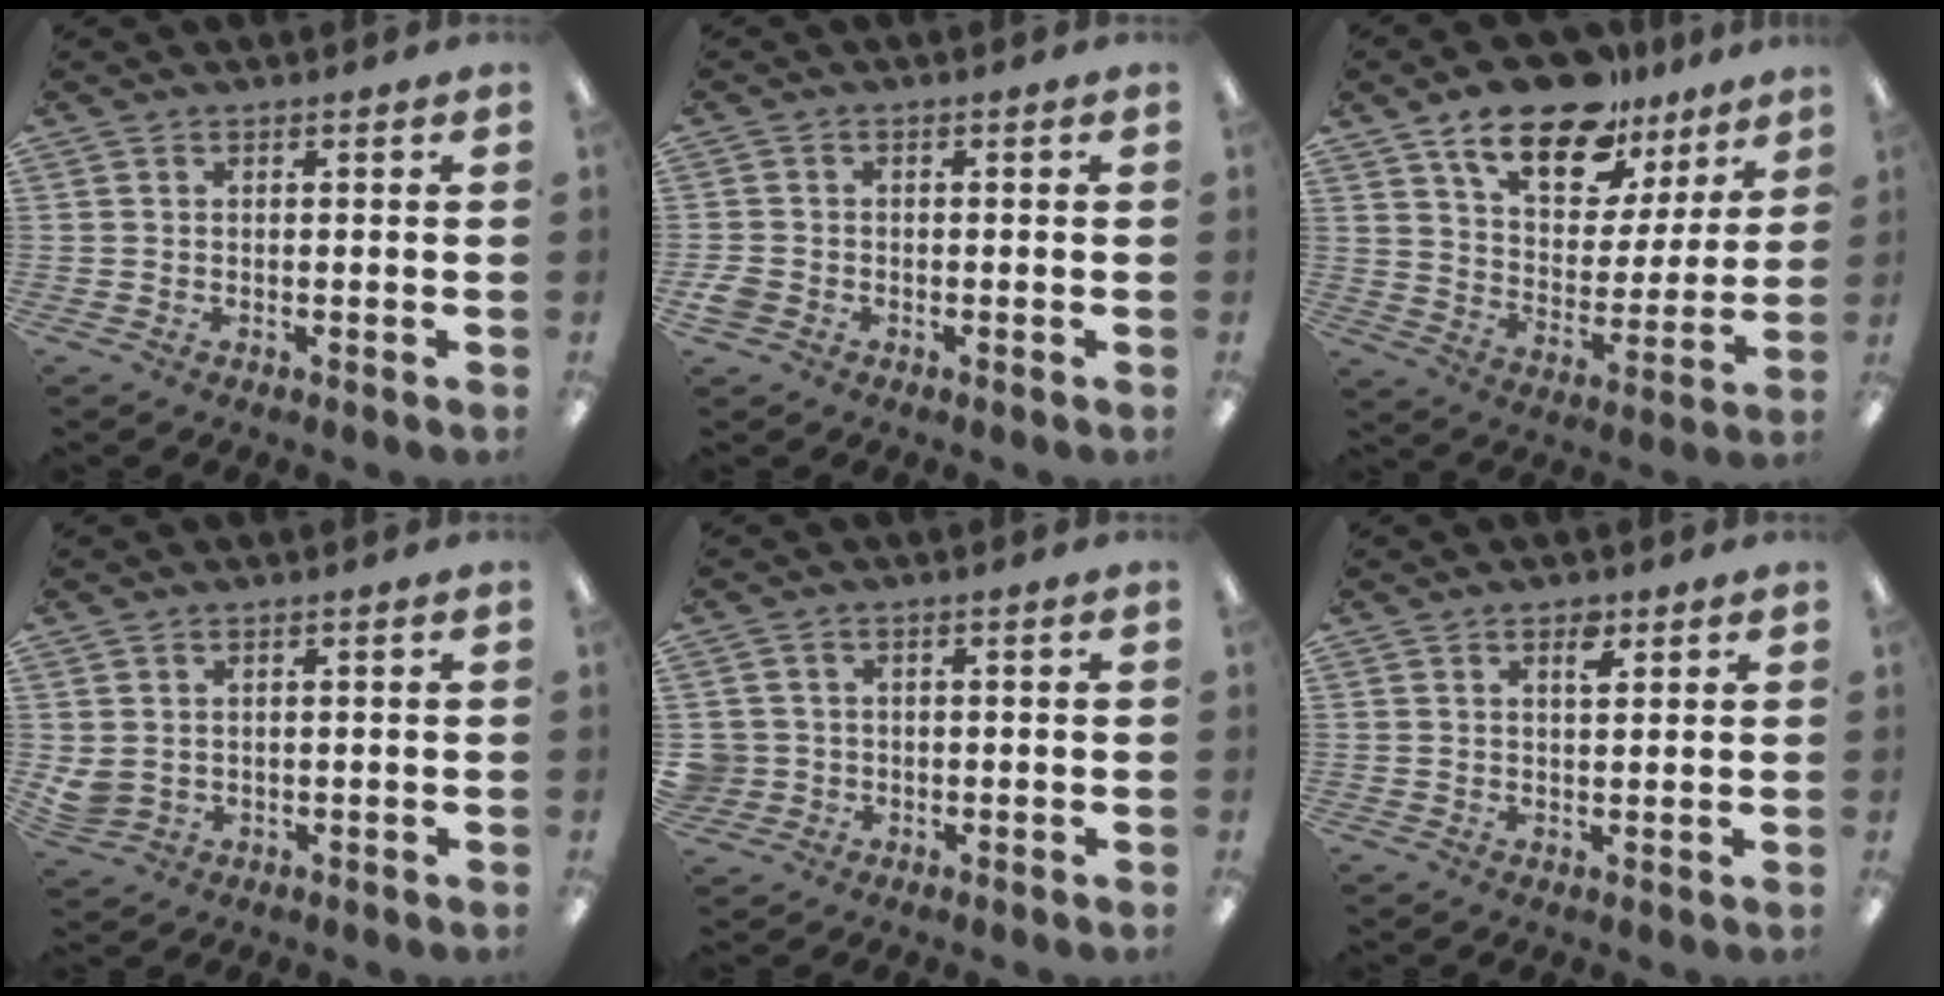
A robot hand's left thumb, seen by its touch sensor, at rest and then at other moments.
{"total": 2.6, "force": [-1.2, 2.1, 1.1], "torque": [-0.024, 0.004, -0.023]}
{"total": 18.7, "force": [12.9, 9.0, 10.1], "torque": [-0.164, -0.068, 0.224]}
{"total": 3.7, "force": [1.5, 3.0, 1.5], "torque": [-0.041, -0.003, 0.029]}
{"total": 3.5, "force": [0.0, 3.5, 0.3], "torque": [-0.013, 0.009, 0.000]}
{"total": 3.3, "force": [2.2, 1.3, 2.2], "torque": [-0.024, -0.007, 0.032]}